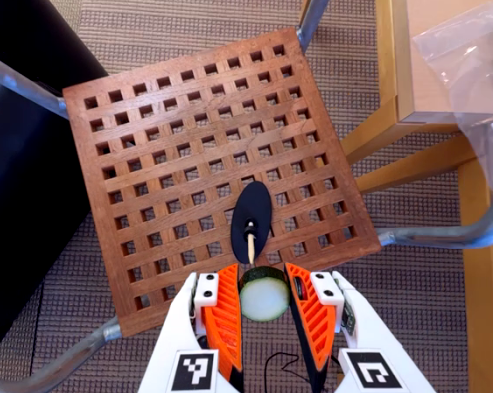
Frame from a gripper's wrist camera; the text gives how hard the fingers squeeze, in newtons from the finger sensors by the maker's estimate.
{"total": 11.4, "left": 11.8, "right": 11.0}